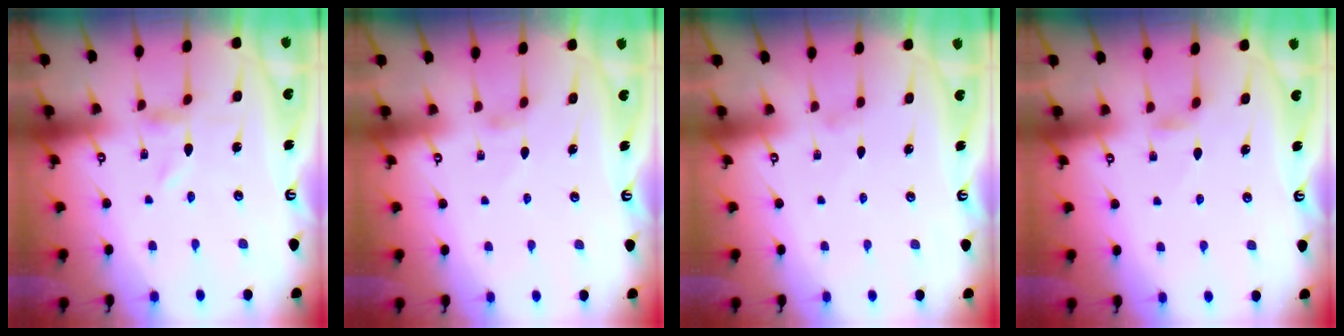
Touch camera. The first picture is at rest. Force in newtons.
{"total": 1.3, "press": 1.2, "slide": 0.4}
{"total": 0.0}
{"total": 2.9, "press": 2.8, "slide": 0.5}